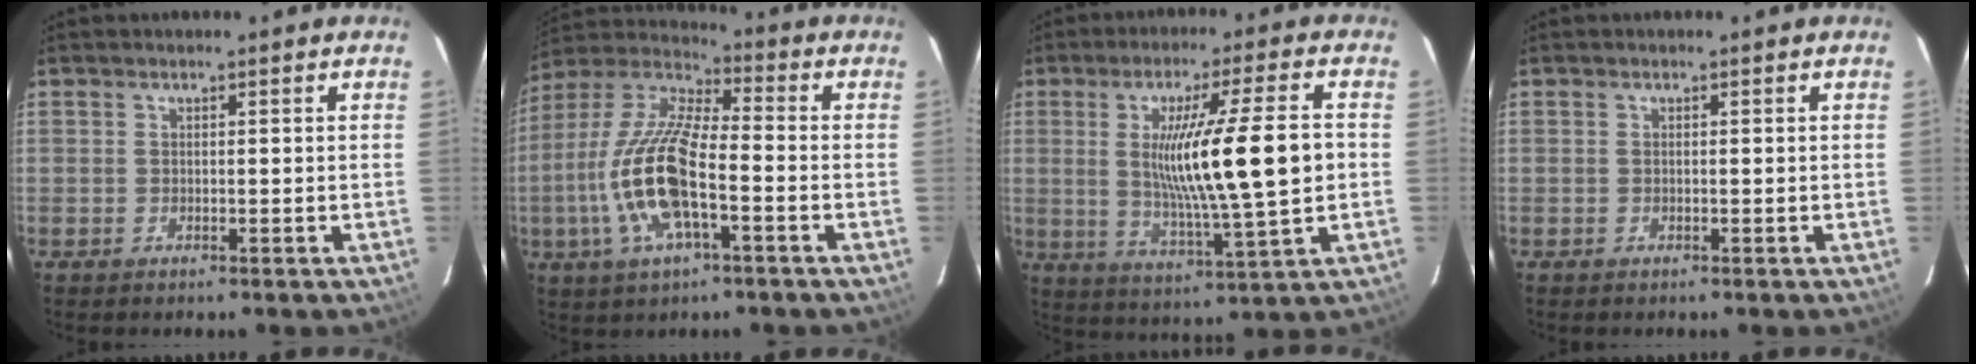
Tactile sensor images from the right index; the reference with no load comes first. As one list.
[{"total": 16.7, "force": [-4.6, 5.4, 15.1], "torque": [-0.312, -0.003, -0.096]}, {"total": 16.4, "force": [0.4, 0.4, 16.4], "torque": [-0.275, -0.021, 0.022]}, {"total": 0.0}]